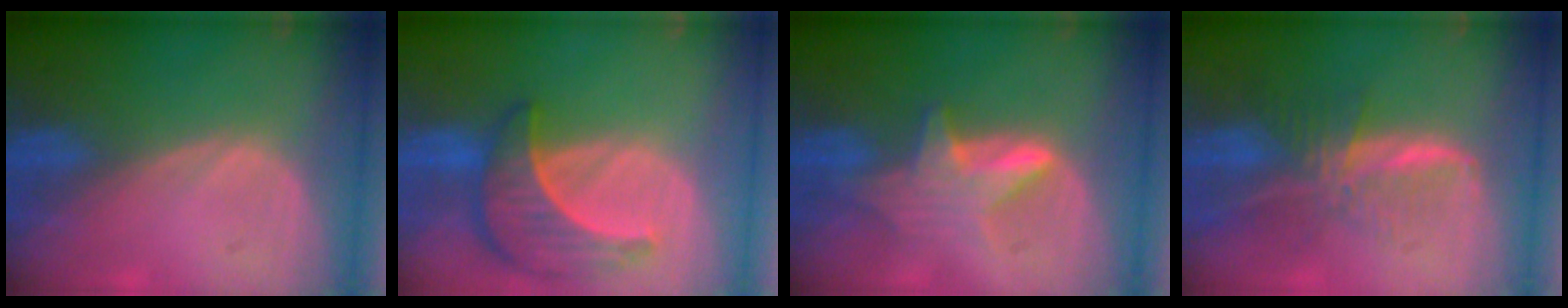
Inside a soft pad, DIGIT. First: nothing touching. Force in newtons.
{"total": 8.9, "press": 8.0, "slide": 3.7}
{"total": 5.9, "press": 5.8, "slide": 0.8}
{"total": 8.1, "press": 6.8, "slide": 4.4}